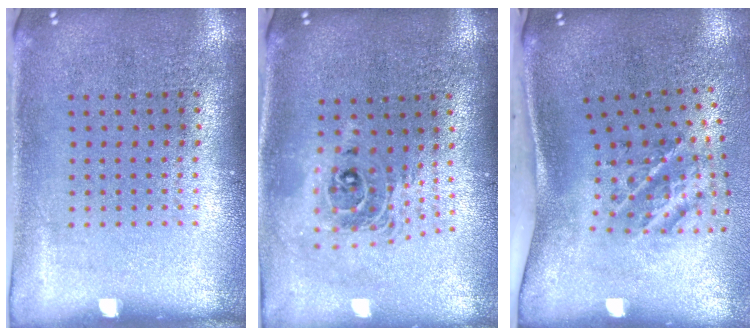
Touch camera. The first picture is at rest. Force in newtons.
{"total": 2.0, "press": 1.6, "slide": 1.3}
{"total": 2.3, "press": 1.4, "slide": 1.8}